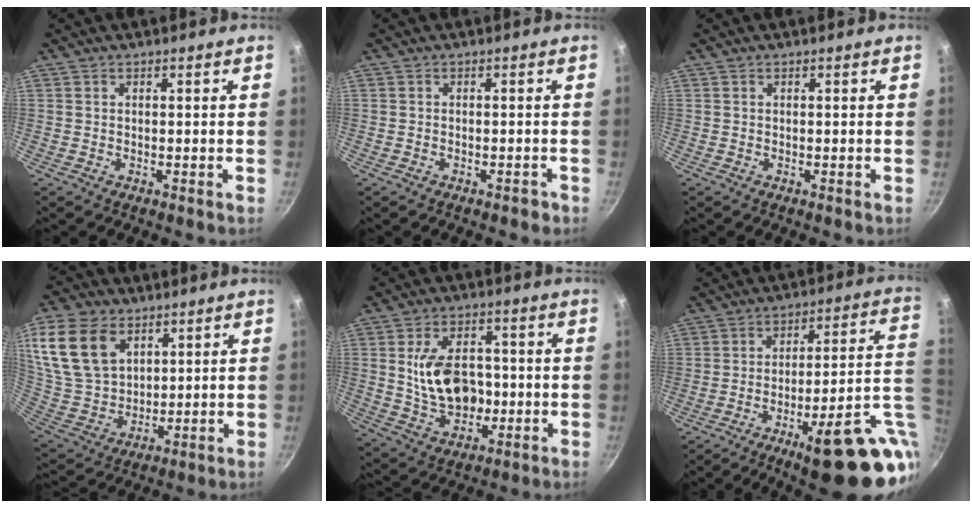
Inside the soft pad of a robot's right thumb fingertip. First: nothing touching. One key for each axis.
{"total": 1.4, "fx": -1.0, "fy": 0.6, "fz": 0.7, "tx": -0.006, "ty": 0.016, "tz": -0.003}
{"total": 0.0}
{"total": 19.3, "fx": 8.5, "fy": 13.1, "fz": 11.3, "tx": -0.222, "ty": -0.021, "tz": 0.176}
{"total": 13.0, "fx": 0.0, "fy": 9.0, "fz": 9.4, "tx": -0.133, "ty": 0.004, "tz": 0.007}
{"total": 23.1, "fx": -8.7, "fy": 5.9, "fz": 20.5, "tx": -0.235, "ty": 0.028, "tz": -0.117}